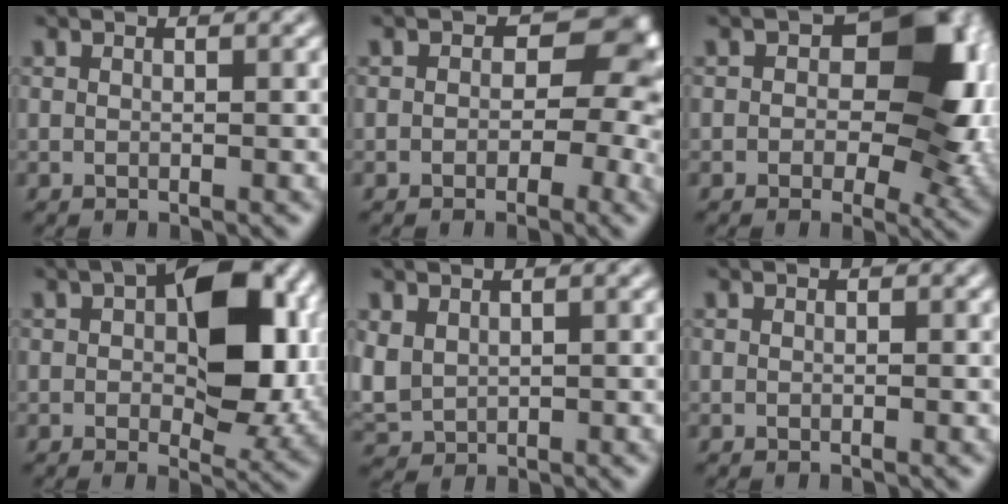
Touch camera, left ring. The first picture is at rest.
{"total": 8.7, "force": [0.0, 6.2, 6.1], "torque": [-0.030, 0.023, -0.018]}
{"total": 11.1, "force": [1.4, 6.7, 8.7], "torque": [-0.115, 0.006, 0.023]}
{"total": 10.4, "force": [1.5, 5.6, 8.7], "torque": [-0.122, 0.012, 0.024]}
{"total": 2.4, "force": [0.3, 1.9, 1.5], "torque": [-0.052, 0.002, 0.017]}
{"total": 0.0}